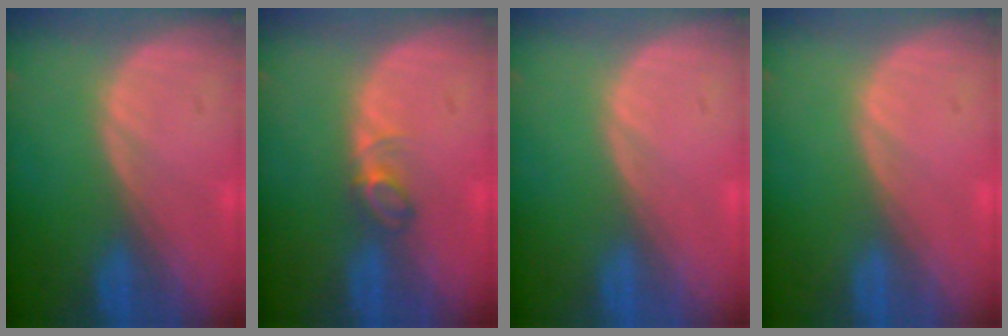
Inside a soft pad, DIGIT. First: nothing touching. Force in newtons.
{"total": 2.4, "press": 2.4, "slide": 0.4}
{"total": 0.0}
{"total": 0.0}